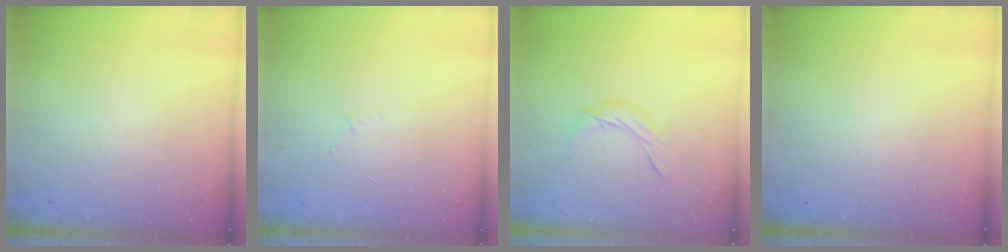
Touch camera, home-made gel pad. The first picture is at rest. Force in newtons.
{"total": 3.1, "press": 2.9, "slide": 0.9}
{"total": 7.0, "press": 7.0, "slide": 0.3}
{"total": 0.0}